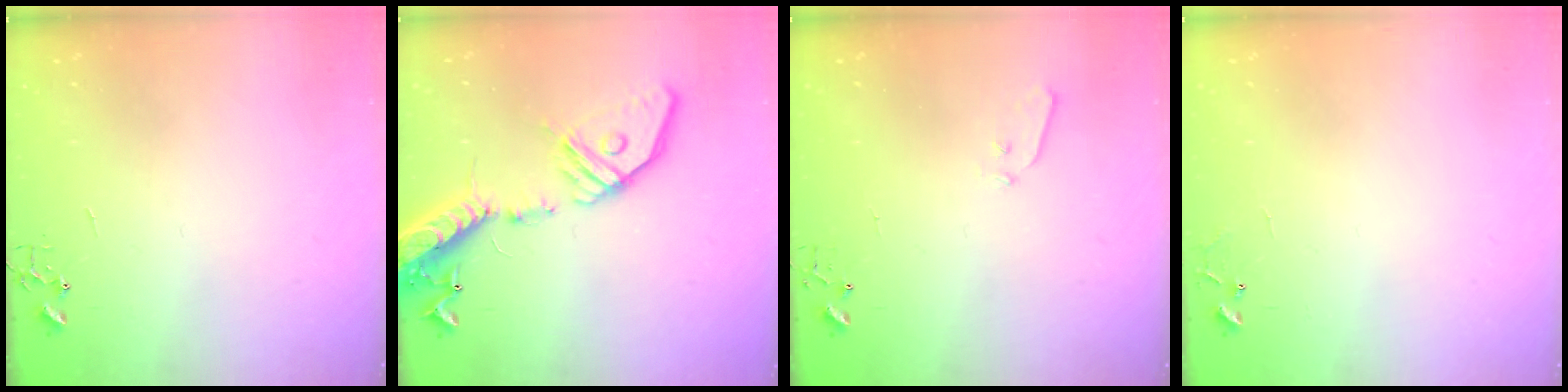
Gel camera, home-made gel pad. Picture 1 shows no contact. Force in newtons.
{"total": 19.7, "press": 19.4, "slide": 3.9}
{"total": 4.0, "press": 3.9, "slide": 0.6}
{"total": 6.6, "press": 6.6, "slide": 0.5}